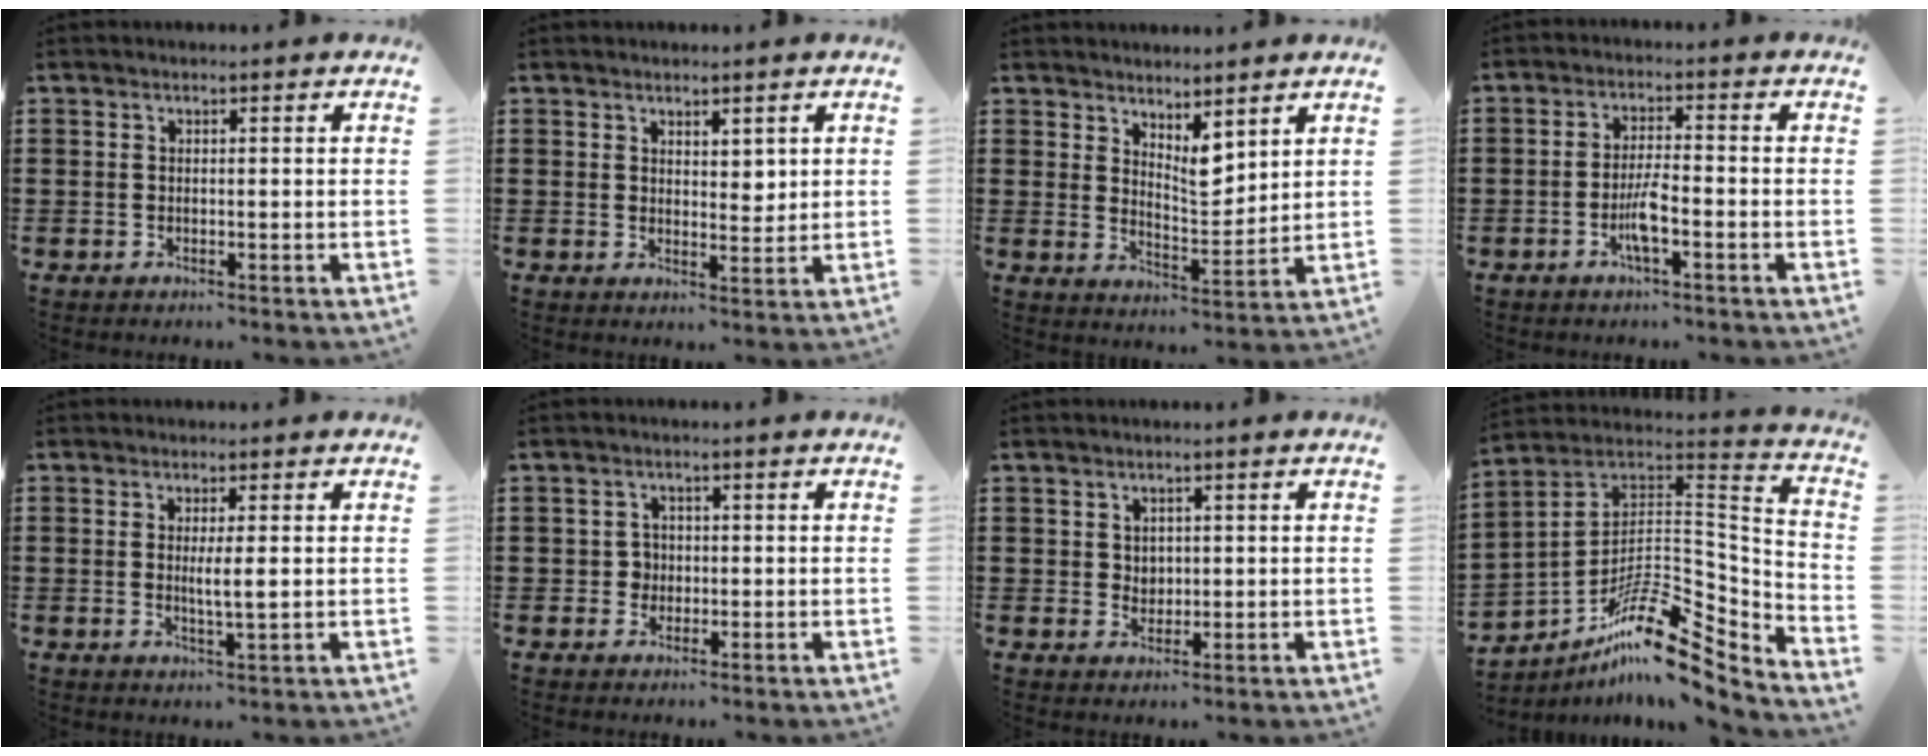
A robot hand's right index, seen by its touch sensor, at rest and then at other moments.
{"total": 2.6, "force": [1.9, 1.5, 0.9], "torque": [-0.007, 0.000, 0.033]}
{"total": 5.2, "force": [4.0, 1.9, 2.8], "torque": [-0.048, -0.017, 0.069]}
{"total": 4.2, "force": [-1.9, 0.5, 3.7], "torque": [-0.085, -0.007, -0.040]}
{"total": 2.6, "force": [0.2, 0.1, 2.6], "torque": [-0.049, -0.004, 0.001]}
{"total": 2.0, "force": [-0.3, 1.9, 0.6], "torque": [-0.019, 0.006, -0.008]}
{"total": 1.8, "force": [0.9, 1.5, 0.5], "torque": [-0.006, 0.004, 0.014]}
{"total": 12.6, "force": [-8.2, 4.8, 8.3], "torque": [-0.142, 0.004, -0.156]}